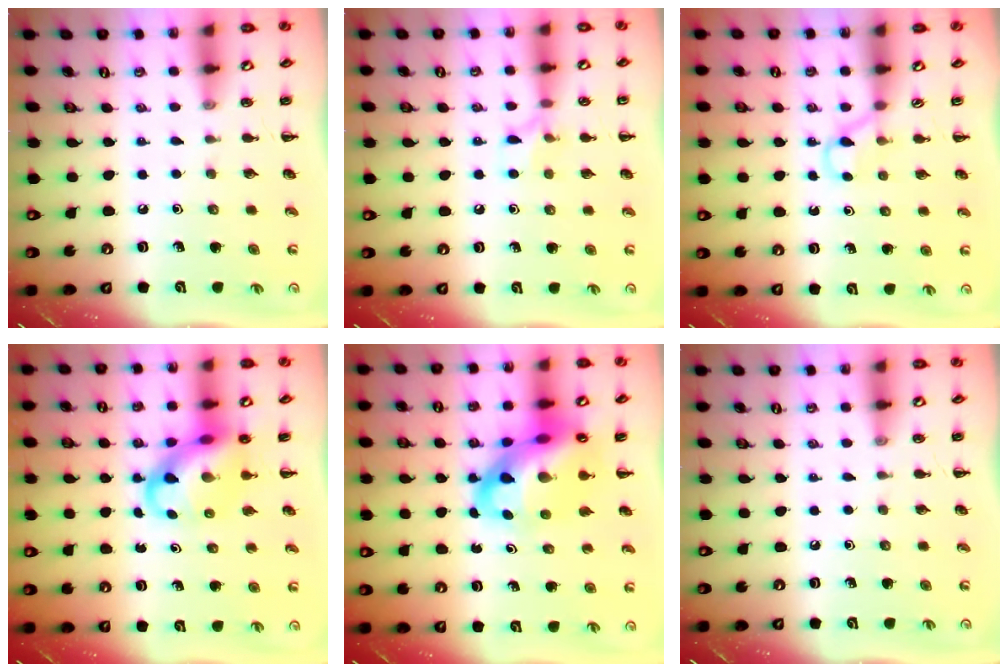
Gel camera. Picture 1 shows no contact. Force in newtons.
{"total": 6.5, "press": 6.4, "slide": 1.5}
{"total": 2.6, "press": 2.5, "slide": 0.9}
{"total": 9.2, "press": 8.8, "slide": 2.7}
{"total": 17.6, "press": 17.0, "slide": 4.7}
{"total": 0.0}